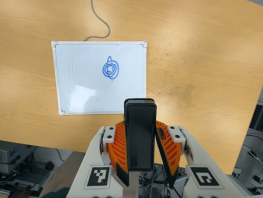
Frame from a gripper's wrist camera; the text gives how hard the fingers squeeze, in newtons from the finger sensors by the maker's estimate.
{"total": 5.6, "left": 4.3, "right": 6.9}